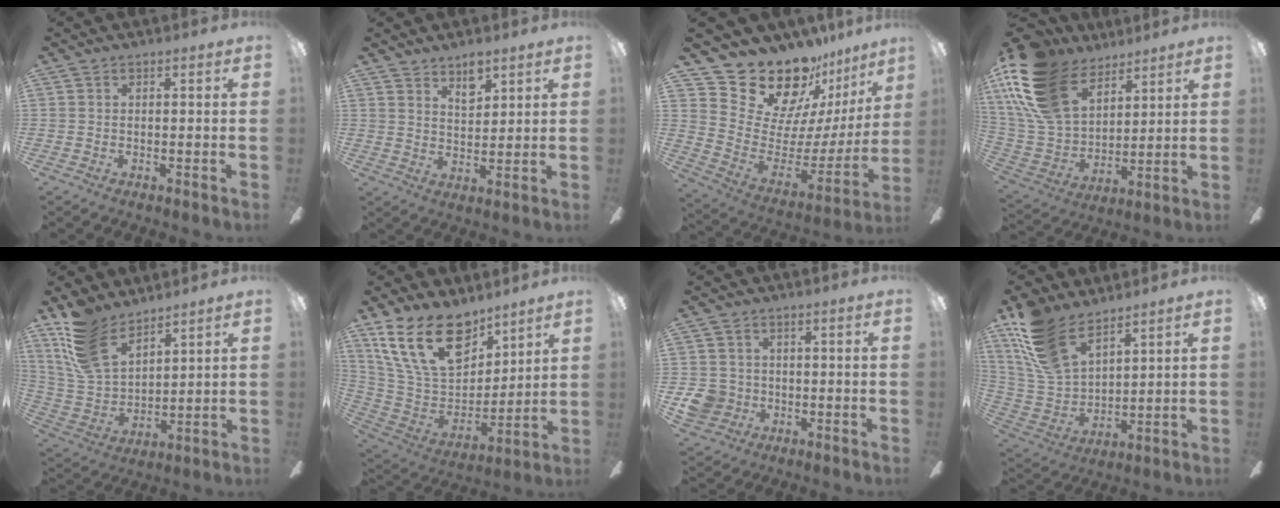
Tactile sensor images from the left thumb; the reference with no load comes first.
{"total": 5.7, "force": [4.6, 2.6, 2.2], "torque": [-0.020, -0.025, 0.081]}
{"total": 21.1, "force": [18.1, 9.1, 5.9], "torque": [-0.098, -0.155, 0.335]}
{"total": 21.1, "force": [12.3, 12.9, 11.3], "torque": [-0.263, -0.049, 0.231]}
{"total": 15.2, "force": [10.2, 7.9, 8.1], "torque": [-0.198, -0.034, 0.199]}
{"total": 23.0, "force": [13.3, 12.9, 13.6], "torque": [-0.264, -0.067, 0.243]}
{"total": 7.1, "force": [-1.1, 6.6, 2.2], "torque": [-0.057, 0.009, -0.020]}
{"total": 16.5, "force": [11.5, 8.0, 8.7], "torque": [-0.215, -0.044, 0.220]}